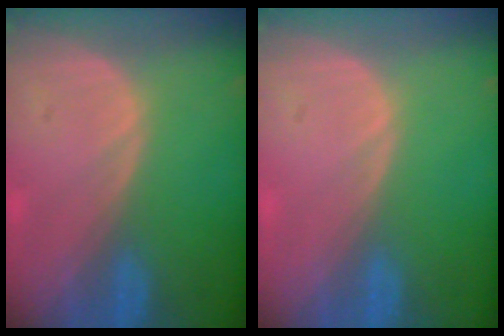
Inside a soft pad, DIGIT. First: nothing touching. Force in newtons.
{"total": 0.0}